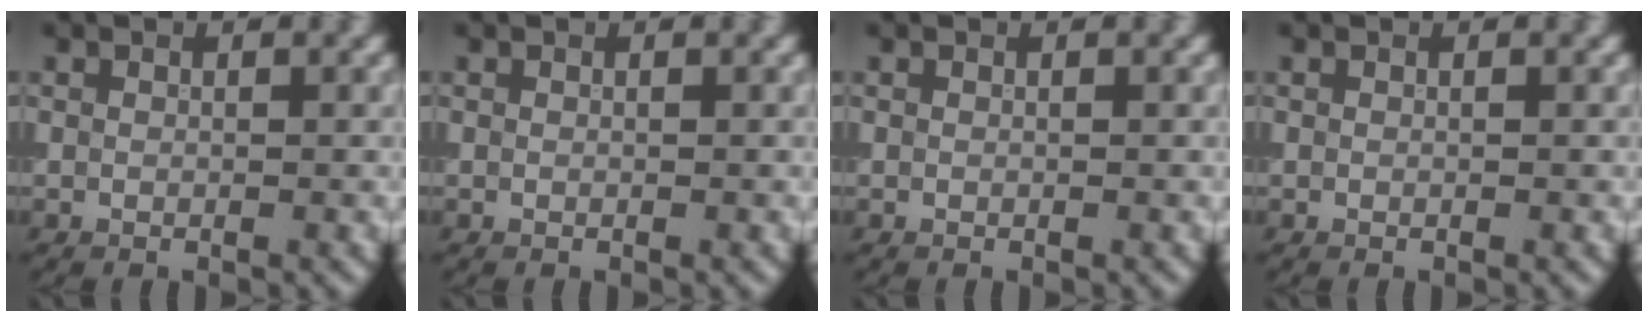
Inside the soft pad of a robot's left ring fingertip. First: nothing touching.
{"total": 0.0}
{"total": 0.0}
{"total": 0.0}